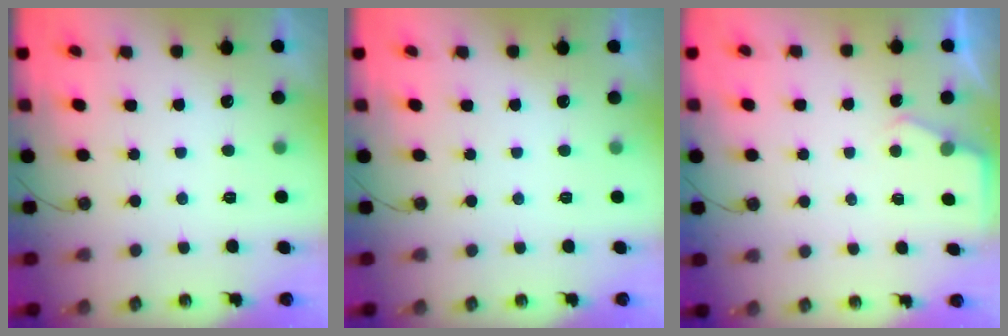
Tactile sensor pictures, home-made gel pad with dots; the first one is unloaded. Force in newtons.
{"total": 0.0}
{"total": 2.6, "press": 2.6, "slide": 0.4}